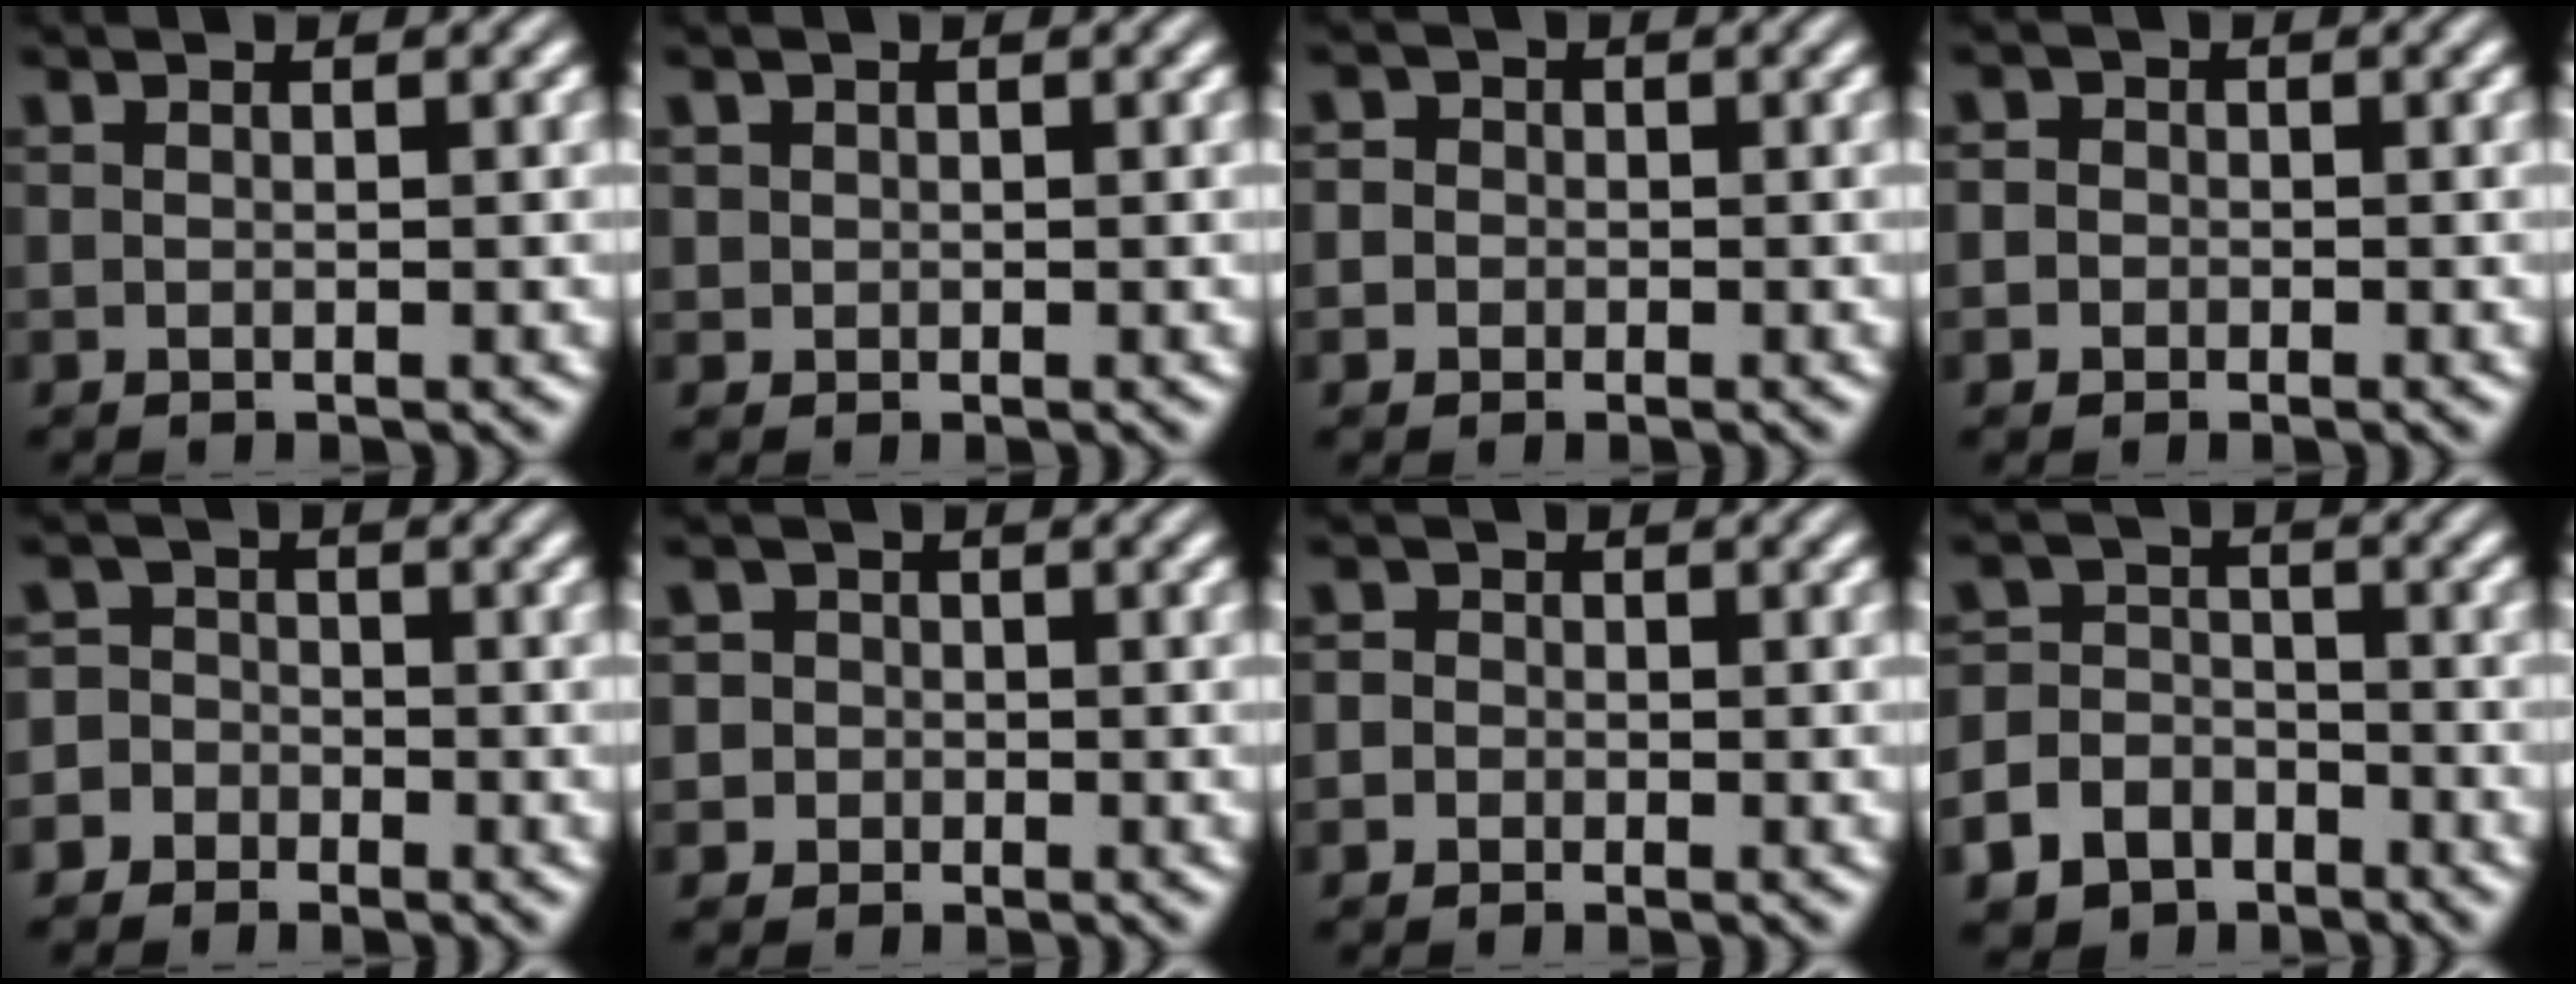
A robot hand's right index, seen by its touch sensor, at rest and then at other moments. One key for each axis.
{"total": 0.8, "fx": 0.3, "fy": 0.7, "fz": 0.1, "tx": -0.008, "ty": -0.011, "tz": 0.014}
{"total": 2.3, "fx": -0.4, "fy": 2.2, "fz": 0.3, "tx": -0.002, "ty": 0.001, "tz": -0.017}
{"total": 1.4, "fx": -0.5, "fy": 1.3, "fz": 0.0, "tx": 0.004, "ty": -0.001, "tz": -0.015}
{"total": 4.9, "fx": -2.1, "fy": 4.3, "fz": 0.5, "tx": -0.009, "ty": -0.015, "tz": -0.042}
{"total": 3.9, "fx": -0.9, "fy": 3.7, "fz": 0.5, "tx": -0.011, "ty": -0.006, "tz": -0.024}
{"total": 1.3, "fx": -0.6, "fy": 1.2, "fz": 0.0, "tx": 0.007, "ty": -0.002, "tz": -0.018}
{"total": 8.0, "fx": -4.1, "fy": 6.6, "fz": 1.9, "tx": -0.029, "ty": -0.029, "tz": -0.072}